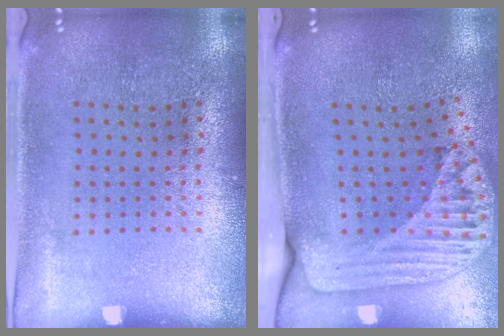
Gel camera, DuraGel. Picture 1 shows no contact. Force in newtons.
{"total": 2.4, "press": 1.7, "slide": 1.7}